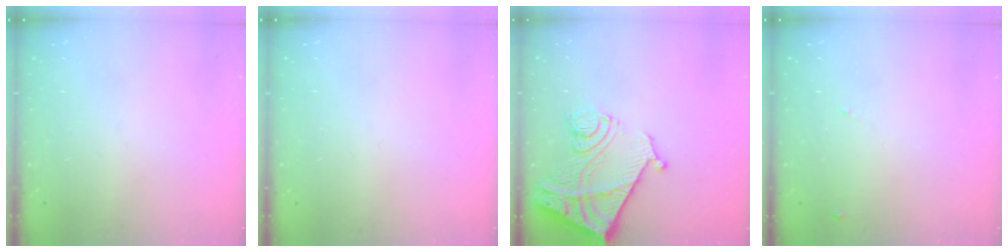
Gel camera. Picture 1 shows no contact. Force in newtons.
{"total": 0.0}
{"total": 17.2, "press": 17.1, "slide": 2.0}
{"total": 8.1, "press": 8.1, "slide": 0.6}